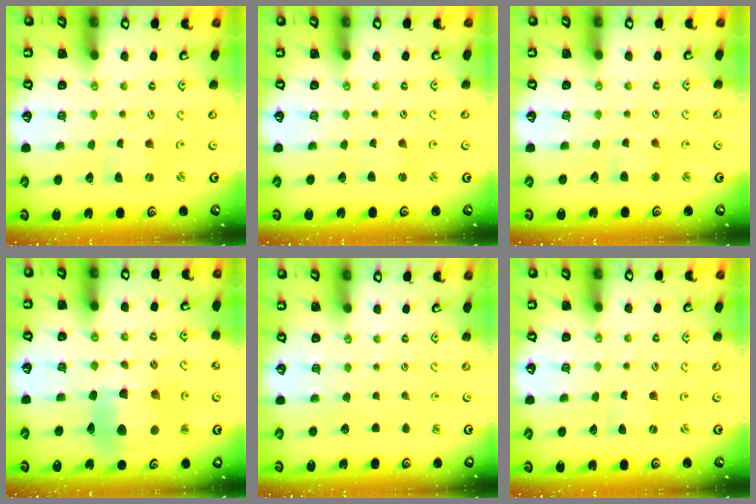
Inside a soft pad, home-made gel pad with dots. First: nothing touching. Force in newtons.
{"total": 1.3, "press": 1.2, "slide": 0.2}
{"total": 2.4, "press": 2.4, "slide": 0.5}
{"total": 12.4, "press": 12.3, "slide": 1.8}
{"total": 0.0}
{"total": 0.0}